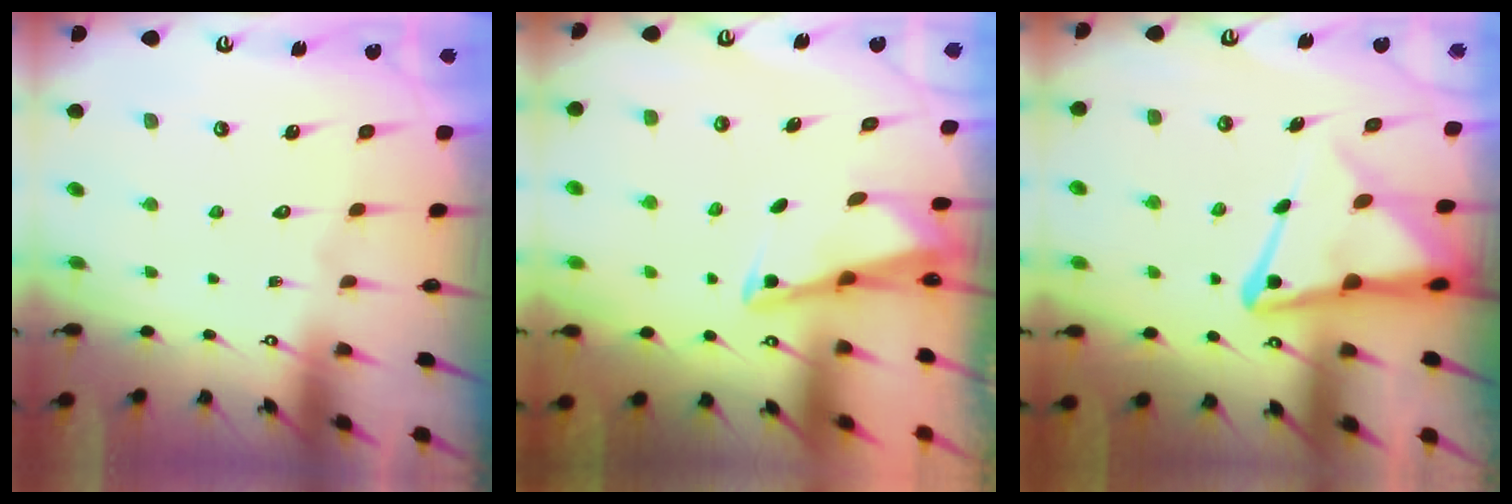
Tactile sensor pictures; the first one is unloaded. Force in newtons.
{"total": 2.5, "press": 2.5, "slide": 0.1}
{"total": 10.2, "press": 10.1, "slide": 1.2}